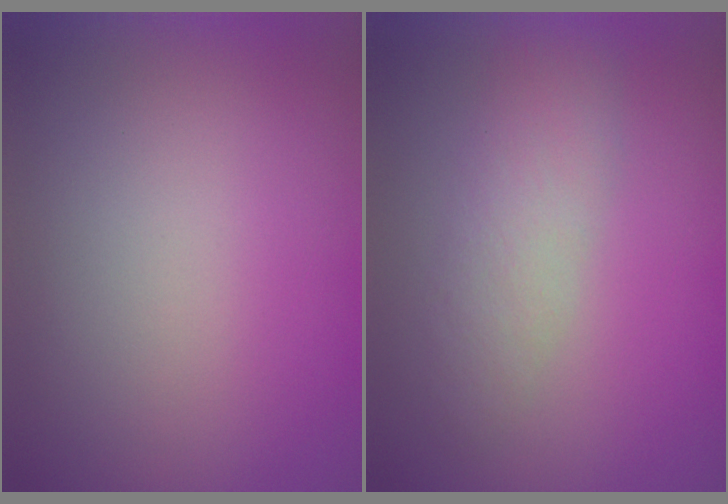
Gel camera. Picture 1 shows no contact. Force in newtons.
{"total": 3.4}